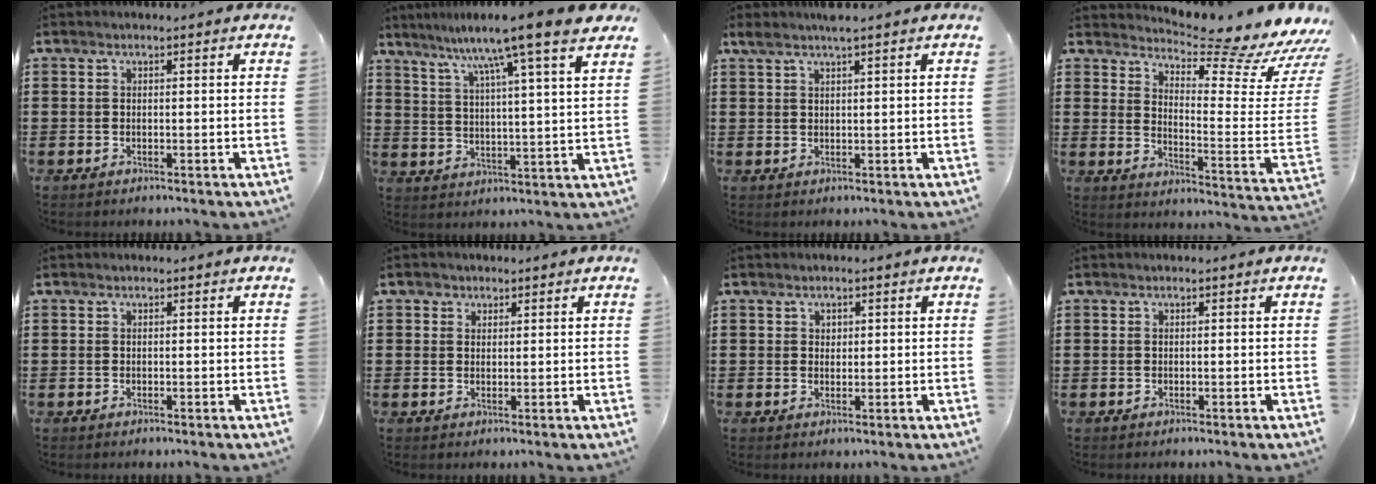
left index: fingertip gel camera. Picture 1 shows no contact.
{"total": 9.1, "force": [7.5, -1.2, 5.0], "torque": [-0.110, -0.051, 0.114]}
{"total": 2.5, "force": [1.9, -0.1, 1.6], "torque": [-0.036, 0.002, 0.034]}
{"total": 6.4, "force": [5.4, 0.4, 3.3], "torque": [-0.061, -0.068, 0.084]}
{"total": 0.0}
{"total": 1.7, "force": [1.1, 1.2, 0.1], "torque": [0.002, 0.002, 0.020]}
{"total": 1.2, "force": [0.6, 1.0, 0.4], "torque": [-0.002, 0.001, 0.011]}
{"total": 0.0}